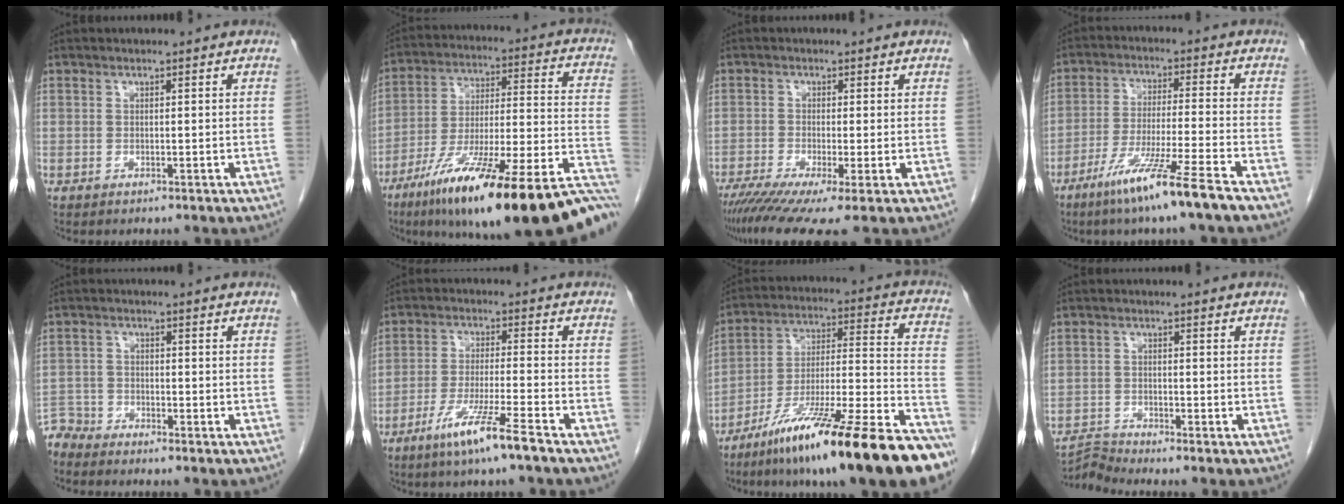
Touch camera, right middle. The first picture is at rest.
{"total": 30.4, "force": [-19.9, 4.2, 22.6], "torque": [-0.260, -0.006, -0.316]}
{"total": 9.2, "force": [-6.1, 0.9, 6.9], "torque": [-0.112, -0.019, -0.103]}
{"total": 10.9, "force": [-7.2, -1.4, 8.0], "torque": [-0.149, -0.038, -0.135]}
{"total": 4.2, "force": [-4.2, 0.6, -0.5], "torque": [0.015, -0.007, -0.081]}
{"total": 8.4, "force": [-5.6, -0.7, 6.3], "torque": [-0.119, -0.022, -0.107]}
{"total": 26.7, "force": [-19.2, 1.4, 18.6], "torque": [-0.234, -0.015, -0.321]}
{"total": 3.5, "force": [-3.1, -1.4, -0.7], "torque": [0.005, -0.014, -0.058]}